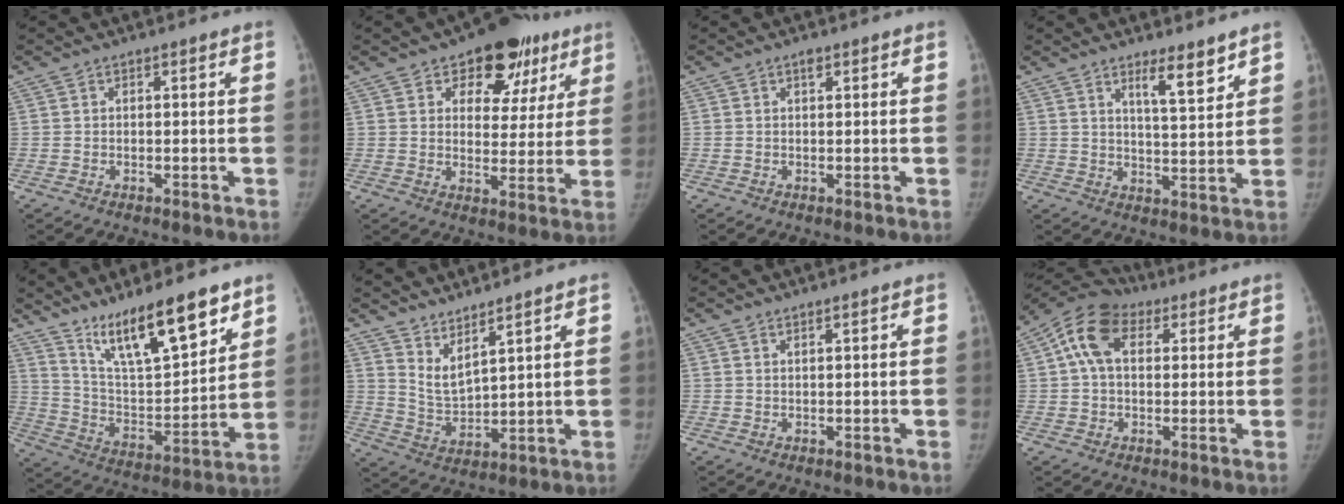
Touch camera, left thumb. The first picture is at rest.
{"total": 14.7, "force": [8.3, 9.0, 8.1], "torque": [-0.038, -0.020, 0.112]}
{"total": 0.9, "force": [0.6, 0.4, 0.5], "torque": [-0.001, 0.000, 0.010]}
{"total": 6.5, "force": [4.6, 1.3, 4.4], "torque": [-0.059, -0.040, 0.074]}
{"total": 18.4, "force": [13.0, 4.8, 12.1], "torque": [-0.166, -0.072, 0.236]}
{"total": 6.7, "force": [5.5, 1.1, 3.7], "torque": [-0.071, -0.058, 0.120]}
{"total": 0.8, "force": [0.8, -0.1, 0.4], "torque": [-0.005, -0.007, 0.015]}
{"total": 11.0, "force": [3.4, 7.2, 7.5], "torque": [-0.127, 0.028, 0.048]}